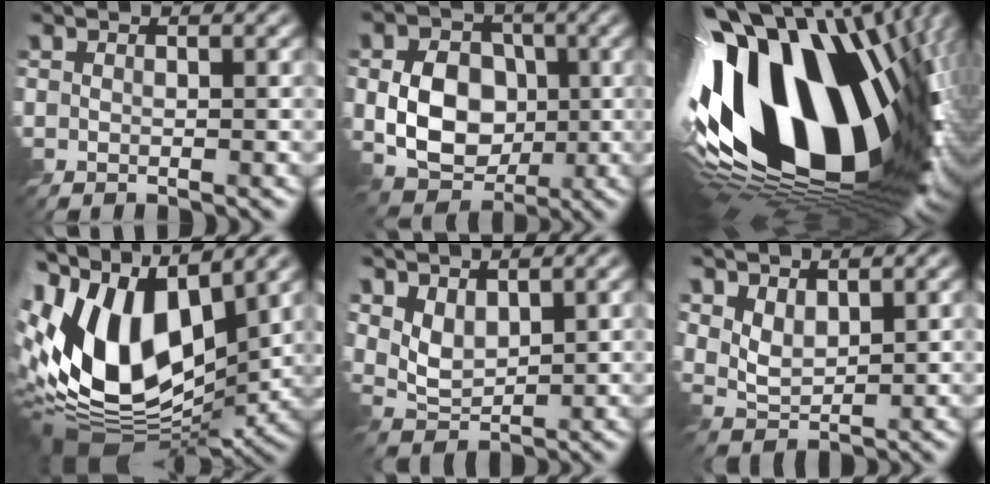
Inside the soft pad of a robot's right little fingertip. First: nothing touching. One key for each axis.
{"total": 7.6, "fx": -0.6, "fy": 5.8, "fz": 4.9, "tx": -0.087, "ty": -0.003, "tz": -0.020}
{"total": 21.6, "fx": 0.0, "fy": 10.7, "fz": 18.8, "tx": -0.347, "ty": -0.038, "tz": -0.005}
{"total": 15.3, "fx": 0.6, "fy": 8.7, "fz": 12.6, "tx": -0.259, "ty": 0.006, "tz": -0.010}
{"total": 3.2, "fx": 1.5, "fy": 1.9, "fz": 2.2, "tx": -0.054, "ty": -0.006, "tz": 0.030}
{"total": 2.8, "fx": 1.4, "fy": 1.6, "fz": 1.8, "tx": -0.045, "ty": -0.005, "tz": 0.030}